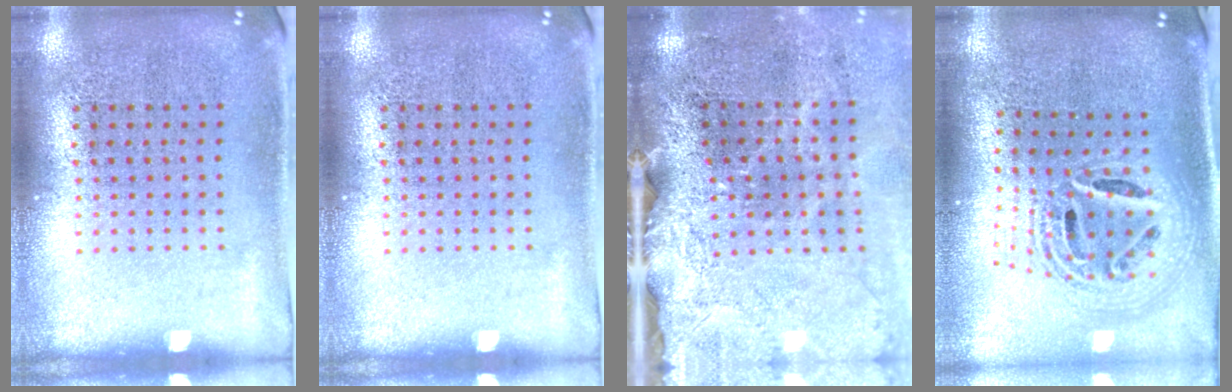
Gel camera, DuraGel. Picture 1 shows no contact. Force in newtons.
{"total": 0.0}
{"total": 3.9, "press": 3.2, "slide": 2.3}
{"total": 2.3, "press": 1.8, "slide": 1.5}